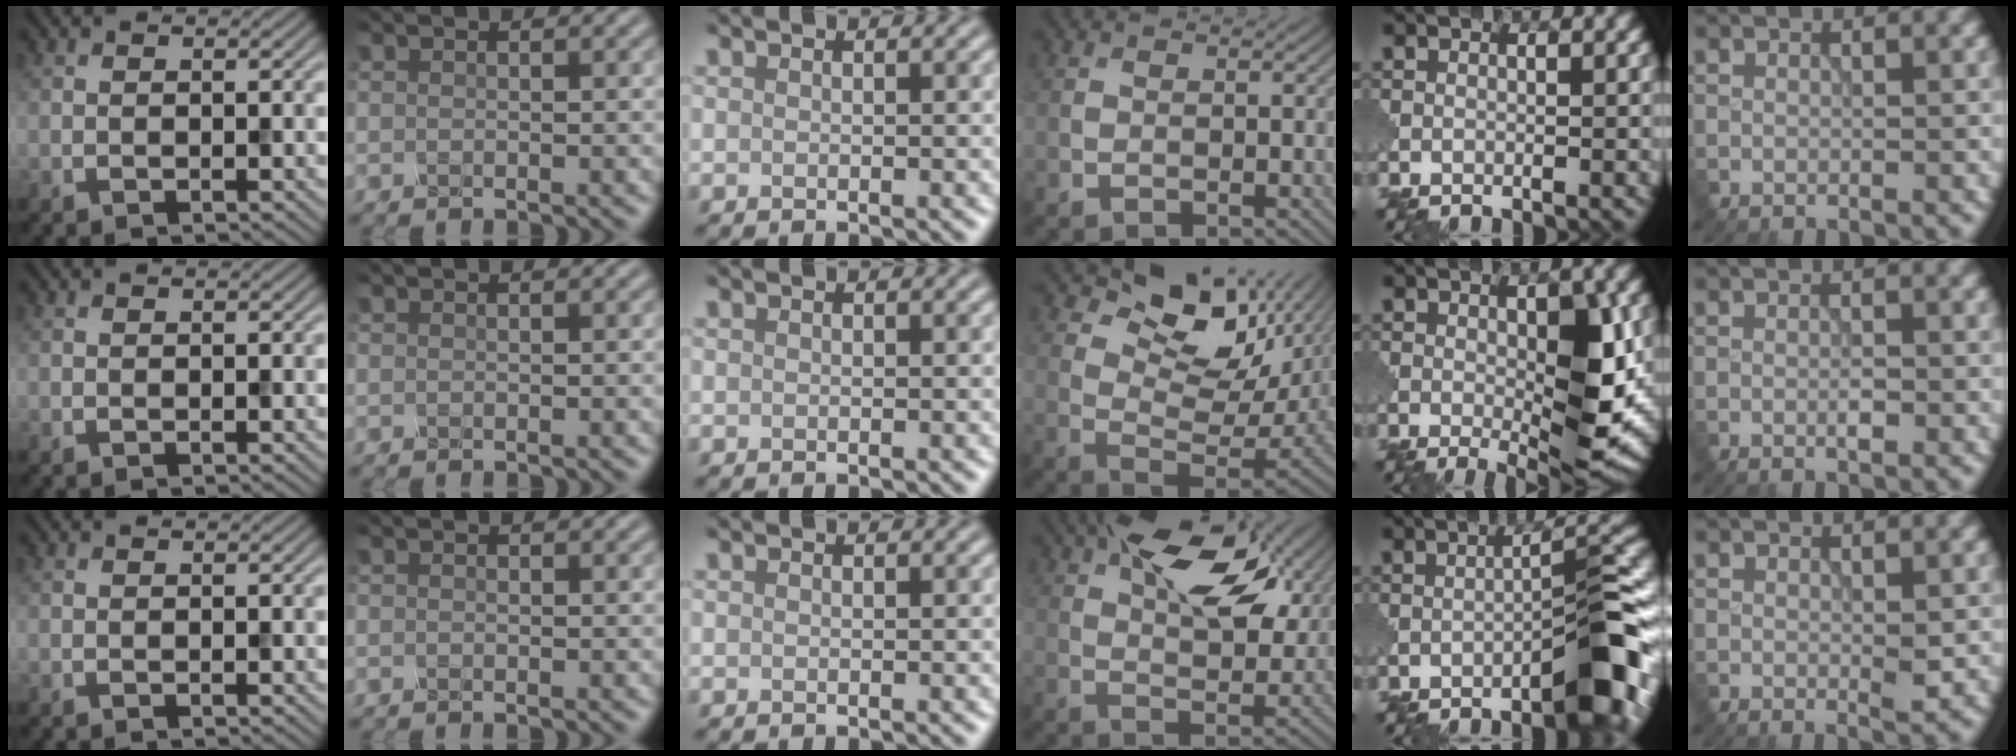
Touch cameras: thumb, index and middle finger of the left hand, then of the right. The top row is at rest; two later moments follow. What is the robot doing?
{"motion": "press", "object": "mechanical pencil"}